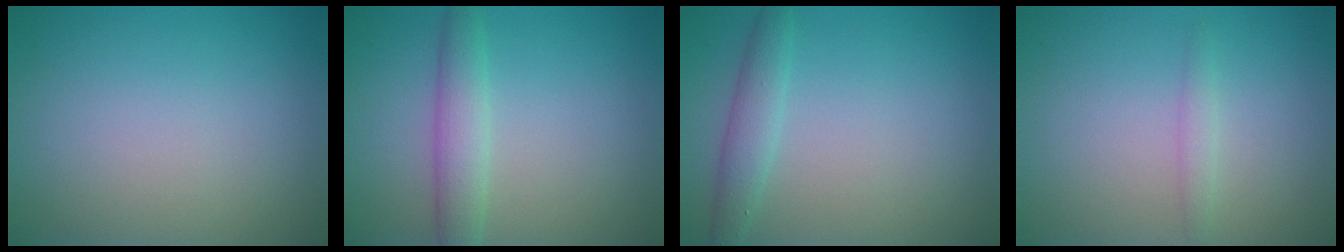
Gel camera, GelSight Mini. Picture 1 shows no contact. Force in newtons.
{"total": 2.9, "press": 2.9, "slide": 0.2}
{"total": 2.2, "press": 2.2, "slide": 0.0}
{"total": 1.0, "press": 1.0, "slide": 0.1}